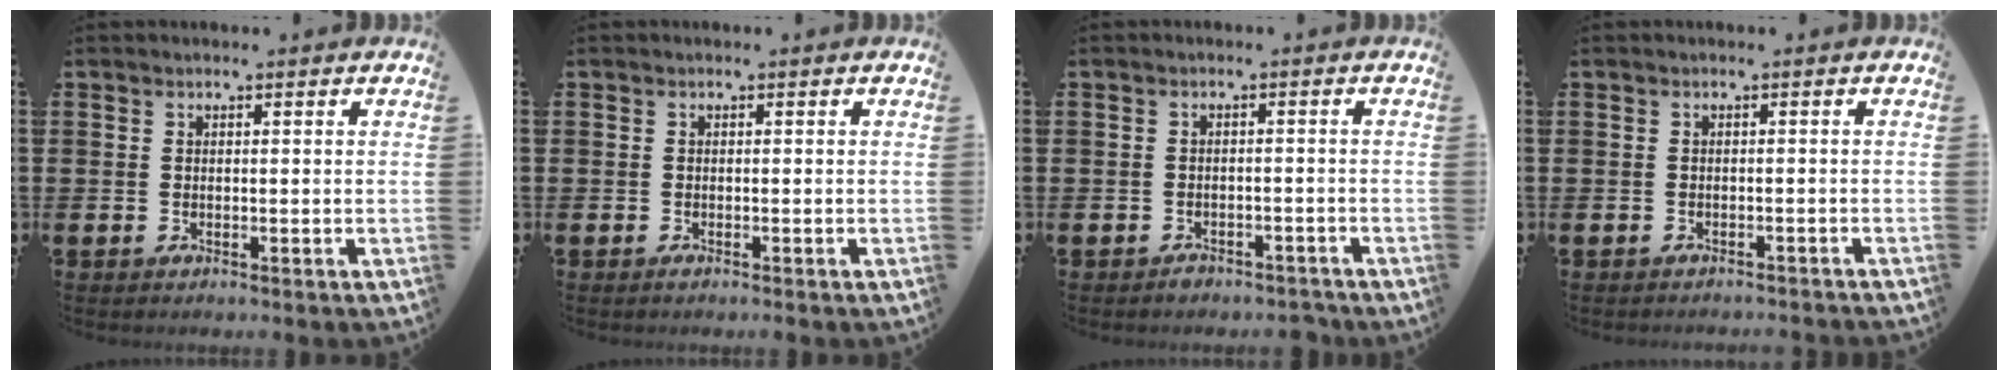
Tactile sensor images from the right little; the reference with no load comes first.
{"total": 0.0}
{"total": 1.3, "force": [-1.2, 0.3, -0.1], "torque": [-0.004, 0.005, -0.027]}
{"total": 0.7, "force": [-0.7, -0.1, 0.0], "torque": [-0.001, 0.000, -0.016]}